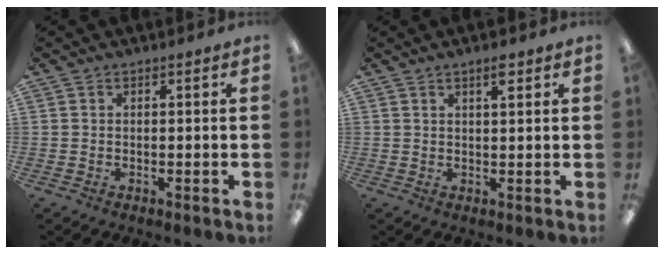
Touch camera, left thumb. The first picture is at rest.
{"total": 2.9, "force": [2.0, 0.6, 2.0], "torque": [-0.028, -0.005, 0.030]}